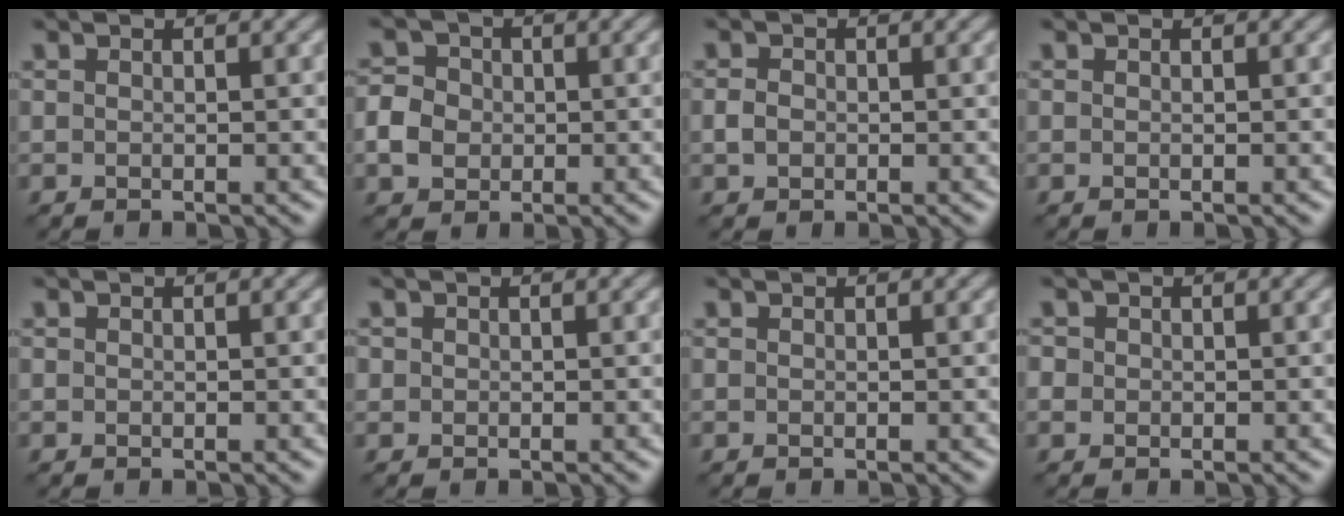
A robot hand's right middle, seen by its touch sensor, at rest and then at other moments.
{"total": 3.2, "force": [-0.5, 2.9, 1.4], "torque": [-0.029, 0.004, -0.013]}
{"total": 1.3, "force": [-0.2, 1.1, 0.7], "torque": [-0.013, -0.001, -0.009]}
{"total": 0.0}
{"total": 0.0}
{"total": 0.6, "force": [0.1, 0.6, 0.1], "torque": [0.005, 0.000, 0.000]}
{"total": 0.0}
{"total": 1.2, "force": [0.0, 1.2, 0.3], "torque": [0.001, -0.002, -0.002]}